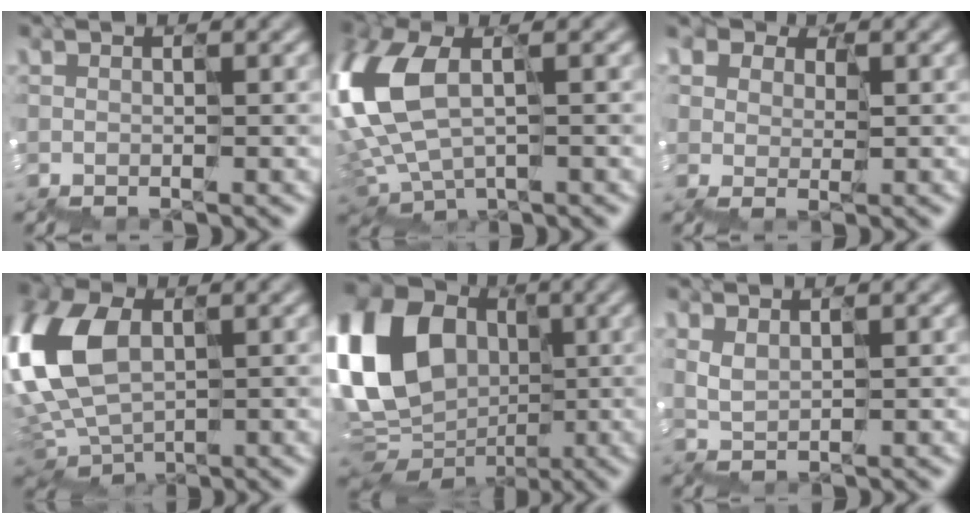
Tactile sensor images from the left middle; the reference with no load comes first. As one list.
[{"total": 7.0, "force": [0.7, 4.2, 5.5], "torque": [-0.186, 0.012, 0.009]}, {"total": 4.4, "force": [2.3, 3.2, 1.9], "torque": [-0.049, 0.006, 0.047]}, {"total": 9.3, "force": [1.3, 6.1, 7.0], "torque": [-0.217, 0.005, 0.025]}, {"total": 13.4, "force": [1.2, 11.0, 7.6], "torque": [-0.194, 0.014, 0.031]}, {"total": 1.6, "force": [1.5, -0.1, -0.7], "torque": [-0.013, 0.015, 0.037]}]